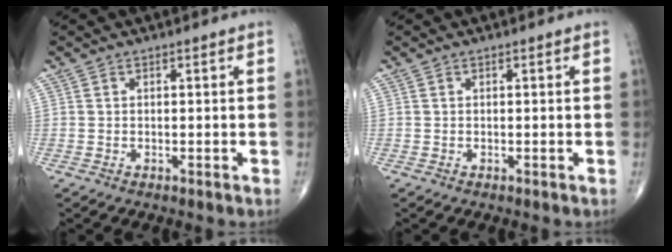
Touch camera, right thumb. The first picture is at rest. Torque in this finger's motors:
{"motor_torque": [0.01, 0.01, -0.03, 0.03, 0.00]}